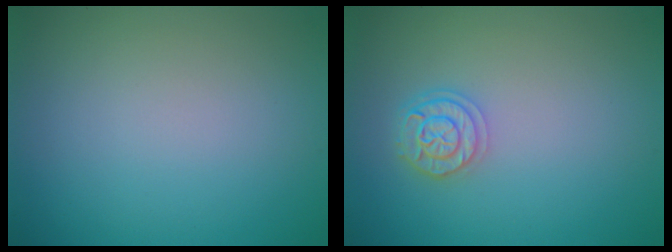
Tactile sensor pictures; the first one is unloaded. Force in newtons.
{"total": 2.5, "press": 2.1, "slide": 1.3}